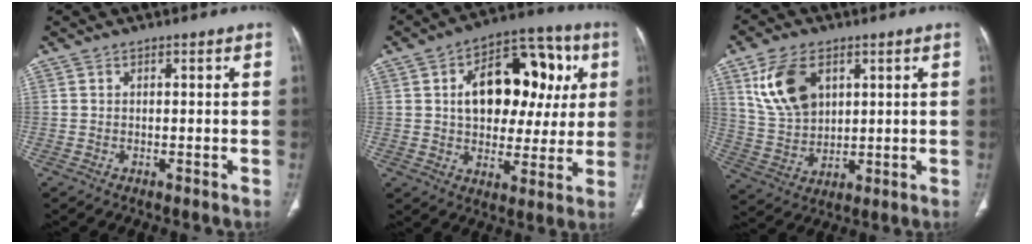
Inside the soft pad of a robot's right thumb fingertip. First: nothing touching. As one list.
[{"total": 20.1, "force": [4.4, 12.8, 14.9], "torque": [-0.162, 0.026, 0.066]}, {"total": 12.3, "force": [4.8, 8.0, 7.9], "torque": [-0.134, -0.014, 0.106]}]